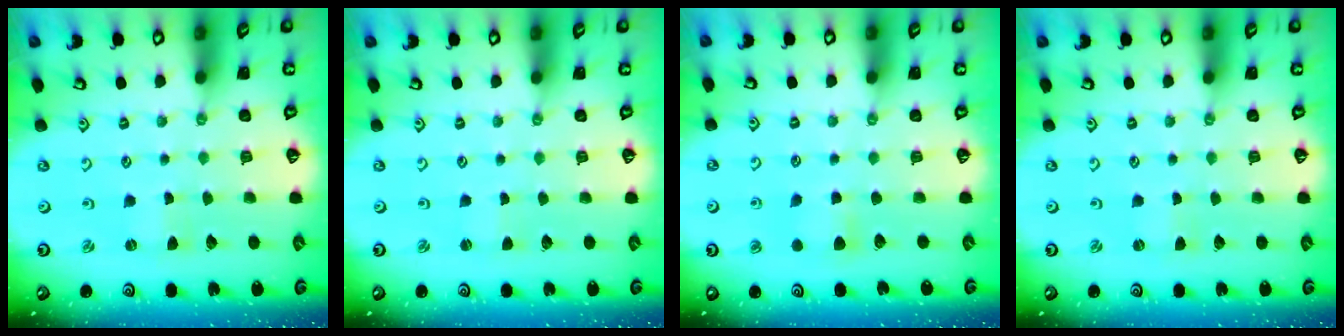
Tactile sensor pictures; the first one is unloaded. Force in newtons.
{"total": 0.5, "press": 0.5, "slide": 0.1}
{"total": 4.9, "press": 4.8, "slide": 0.8}
{"total": 0.0}